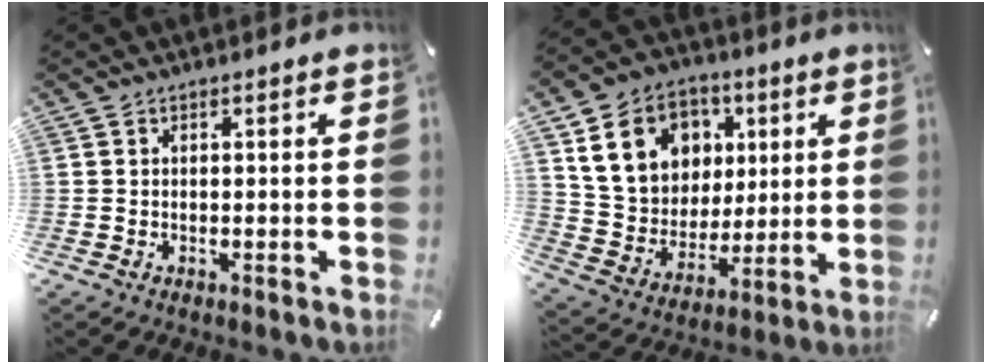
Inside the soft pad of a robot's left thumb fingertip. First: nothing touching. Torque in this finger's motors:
{"motor_torque": [2.46, 2.46, 1.42, -1.34, 0.37]}